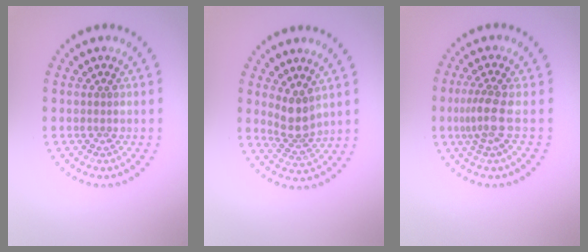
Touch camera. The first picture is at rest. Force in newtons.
{"total": 2.9, "press": 2.3, "slide": 1.8}
{"total": 2.7, "press": 2.1, "slide": 1.7}